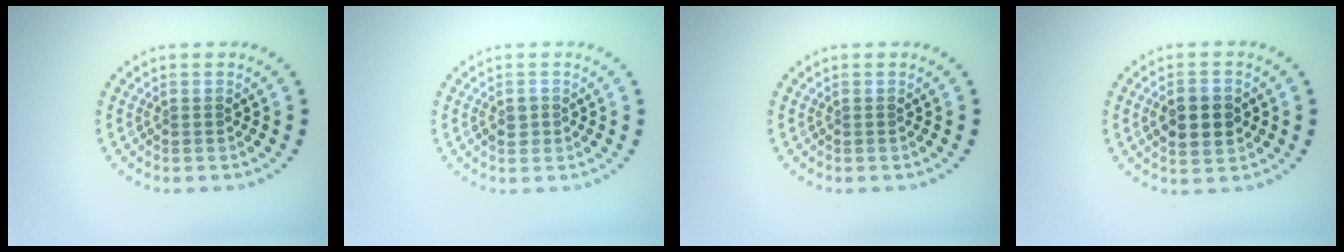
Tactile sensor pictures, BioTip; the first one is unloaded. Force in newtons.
{"total": 1.4, "press": 1.3, "slide": 0.4}
{"total": 0.0}
{"total": 4.4, "press": 4.4, "slide": 0.2}